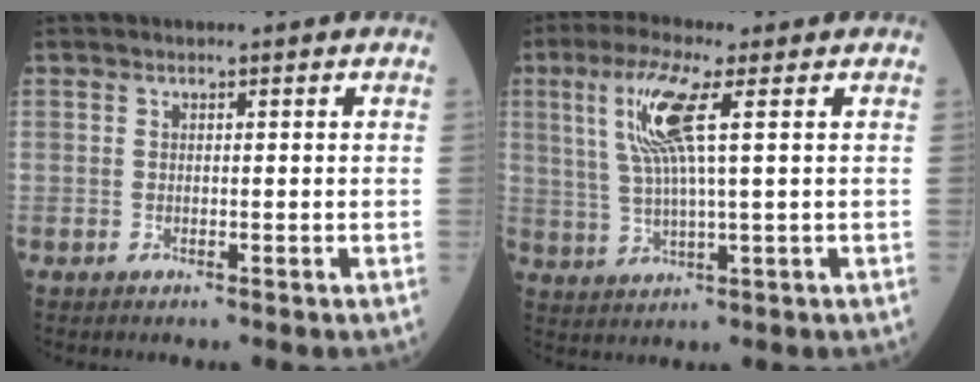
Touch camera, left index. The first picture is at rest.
{"total": 8.4, "force": [2.7, 0.2, 7.9], "torque": [-0.177, 0.005, 0.054]}